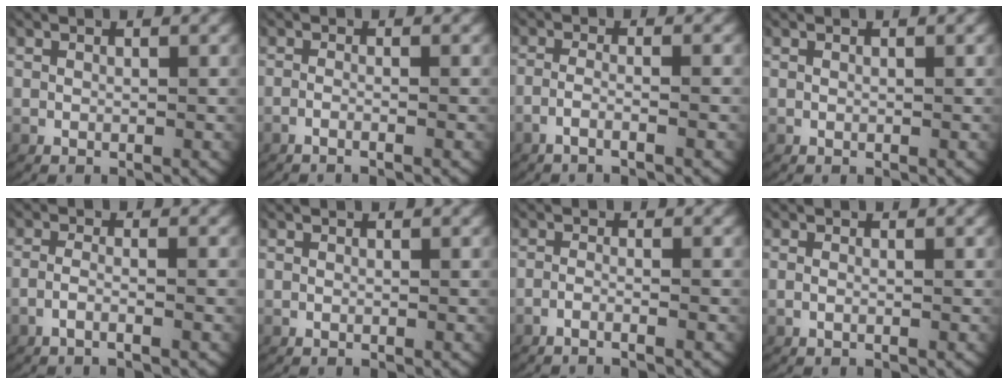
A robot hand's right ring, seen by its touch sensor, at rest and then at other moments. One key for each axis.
{"total": 1.6, "fx": -1.2, "fy": 0.0, "fz": 1.0, "tx": -0.030, "ty": -0.007, "tz": -0.022}
{"total": 2.3, "fx": -1.6, "fy": 0.2, "fz": 1.7, "tx": -0.051, "ty": -0.010, "tz": -0.025}
{"total": 0.0}
{"total": 2.1, "fx": -1.2, "fy": 0.2, "fz": 1.6, "tx": -0.049, "ty": -0.009, "tz": -0.019}
{"total": 0.0}
{"total": 2.1, "fx": -1.7, "fy": -0.1, "fz": 1.2, "tx": -0.033, "ty": -0.007, "tz": -0.029}
{"total": 0.7, "fx": -0.3, "fy": 0.1, "fz": 0.6, "tx": -0.016, "ty": -0.004, "tz": -0.005}